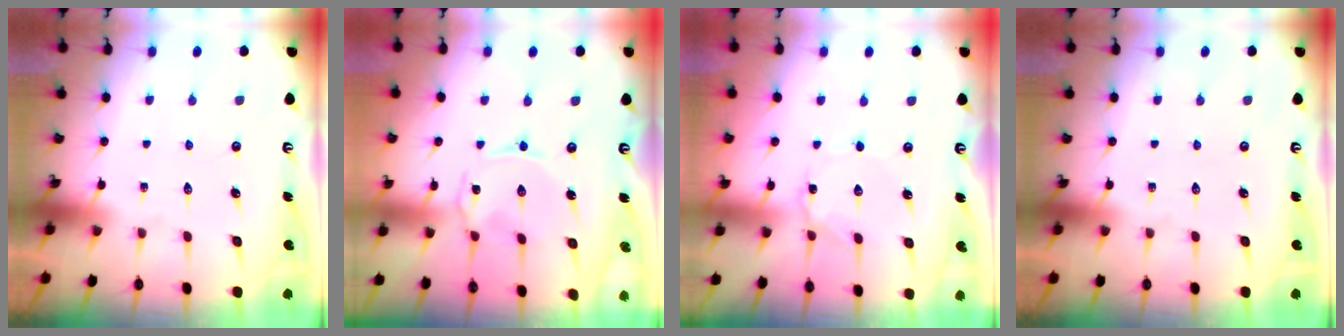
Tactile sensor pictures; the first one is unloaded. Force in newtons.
{"total": 0.9, "press": 0.8, "slide": 0.2}
{"total": 2.3, "press": 2.3, "slide": 0.3}
{"total": 0.0}